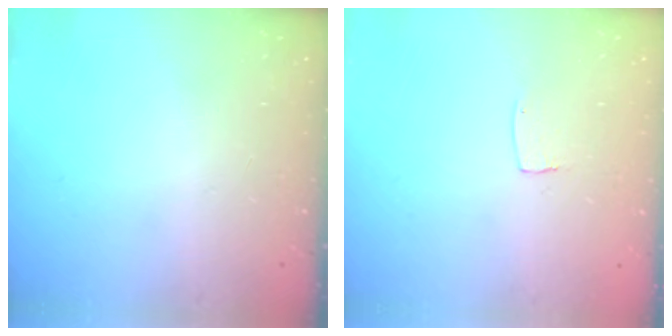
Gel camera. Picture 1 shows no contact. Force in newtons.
{"total": 2.6, "press": 2.6, "slide": 0.1}